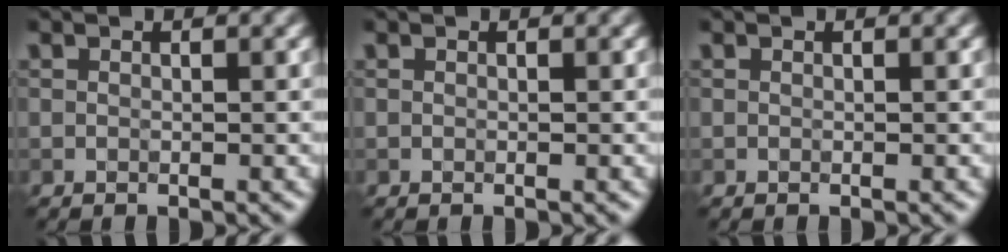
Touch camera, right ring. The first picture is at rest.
{"total": 0.0}
{"total": 0.0}